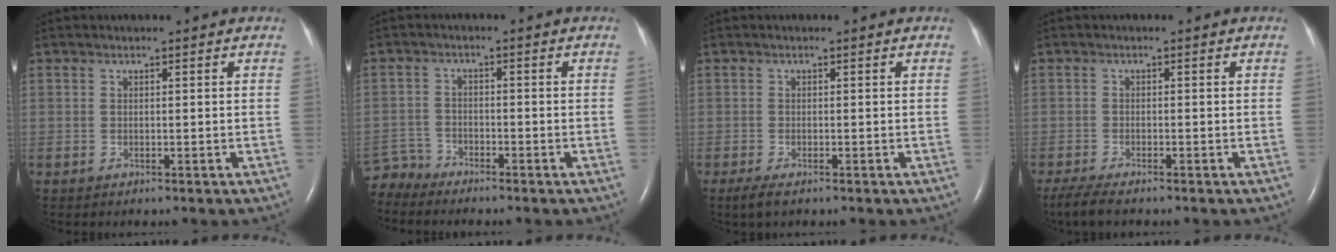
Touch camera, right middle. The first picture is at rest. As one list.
[{"total": 3.9, "force": [-3.8, 0.3, -0.6], "torque": [0.010, -0.010, -0.072]}, {"total": 2.1, "force": [-1.4, 0.6, 1.5], "torque": [-0.035, -0.007, -0.025]}, {"total": 4.1, "force": [-3.3, 0.6, 2.4], "torque": [-0.050, -0.013, -0.055]}]